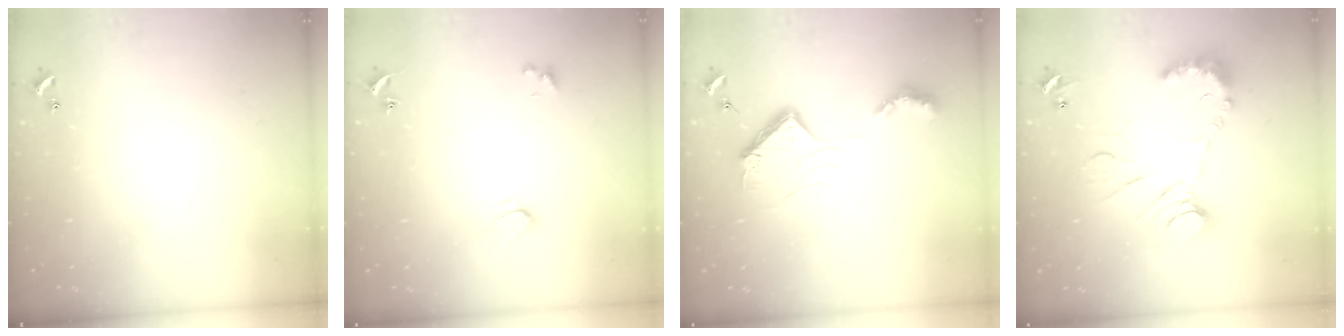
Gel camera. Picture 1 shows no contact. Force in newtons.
{"total": 2.9, "press": 2.9, "slide": 0.5}
{"total": 12.0, "press": 12.0, "slide": 0.4}
{"total": 16.1, "press": 16.0, "slide": 1.8}